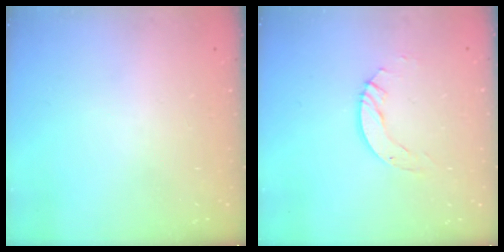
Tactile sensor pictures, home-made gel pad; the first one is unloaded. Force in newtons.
{"total": 5.6, "press": 5.5, "slide": 0.5}